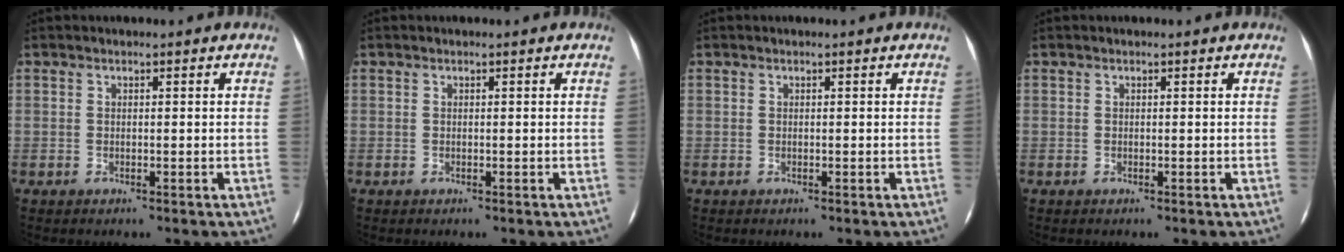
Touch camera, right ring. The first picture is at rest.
{"total": 0.0}
{"total": 0.0}
{"total": 0.0}